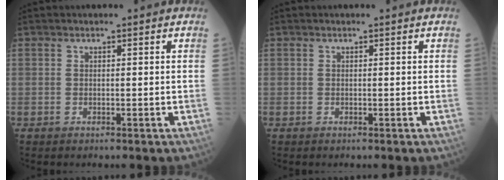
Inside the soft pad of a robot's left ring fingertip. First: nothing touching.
{"total": 0.0}